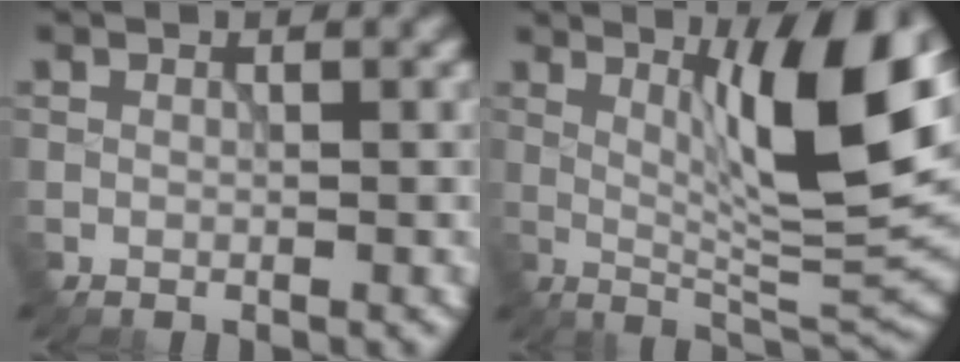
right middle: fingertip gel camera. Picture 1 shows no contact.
{"total": 10.9, "force": [3.4, 2.0, 10.2], "torque": [-0.150, -0.007, 0.061]}